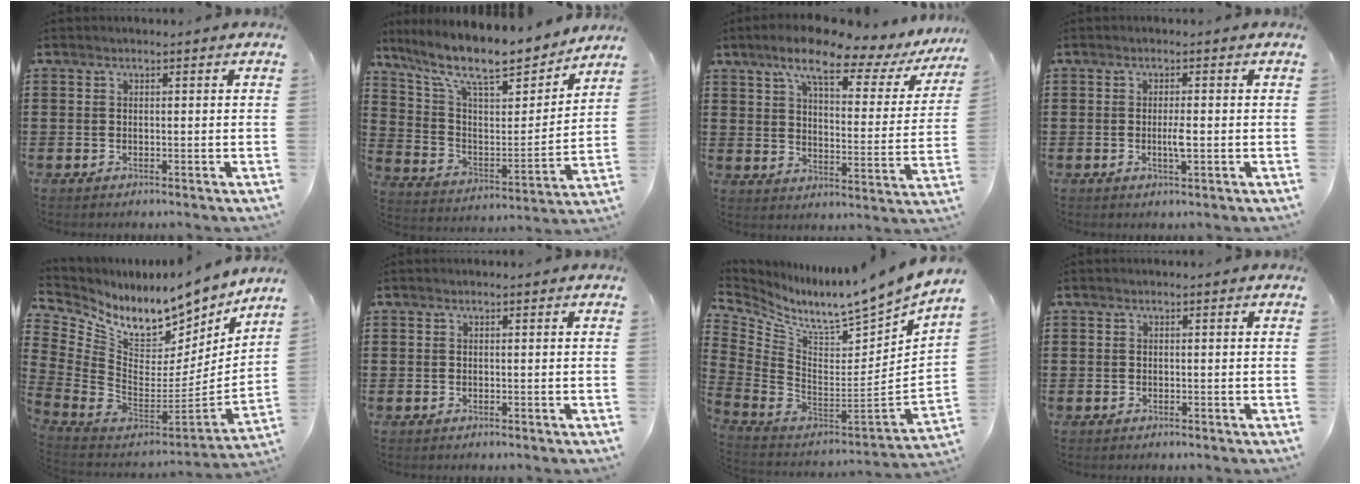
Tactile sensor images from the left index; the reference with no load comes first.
{"total": 12.1, "force": [10.0, 2.8, 6.3], "torque": [-0.157, -0.059, 0.170]}
{"total": 10.3, "force": [7.5, 2.2, 6.8], "torque": [-0.129, -0.036, 0.116]}
{"total": 2.5, "force": [-0.4, 0.2, 2.5], "torque": [-0.045, -0.001, -0.008]}
{"total": 9.7, "force": [8.1, 3.4, 4.0], "torque": [-0.108, -0.081, 0.141]}
{"total": 0.0}
{"total": 7.3, "force": [6.1, 0.0, 3.9], "torque": [-0.091, -0.072, 0.090]}
{"total": 0.0}